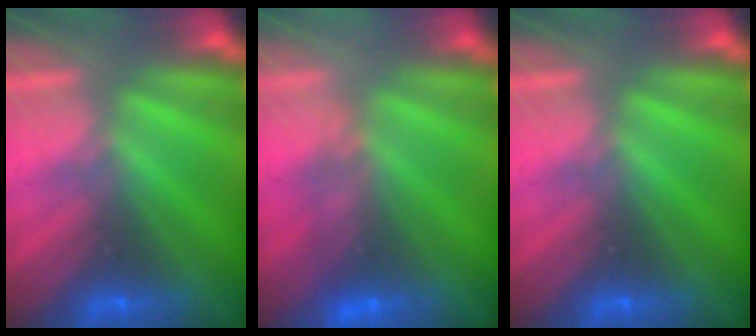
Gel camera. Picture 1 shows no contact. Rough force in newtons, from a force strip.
{"total": 4.5}
{"total": 0.0}